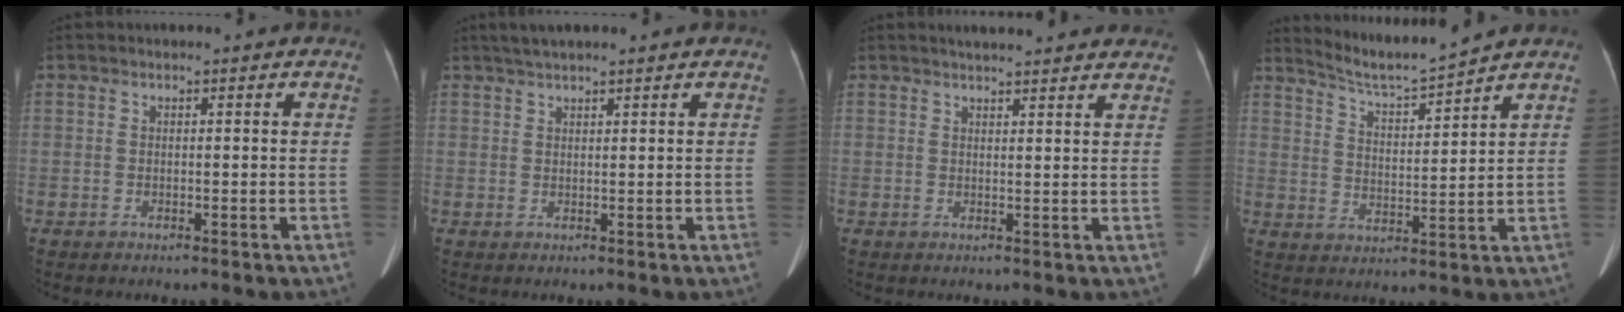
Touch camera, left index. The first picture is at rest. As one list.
[{"total": 3.8, "force": [3.1, 0.2, 2.2], "torque": [-0.040, 0.024, 0.057]}, {"total": 12.5, "force": [11.3, 2.0, 4.9], "torque": [-0.051, 0.023, 0.127]}, {"total": 7.3, "force": [7.0, -1.5, 1.2], "torque": [-0.034, -0.009, 0.137]}]